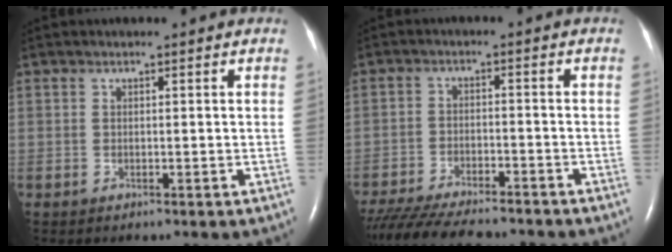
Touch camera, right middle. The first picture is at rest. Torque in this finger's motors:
{"motor_torque": [1.03, -1.11, 0.14, 0.10]}